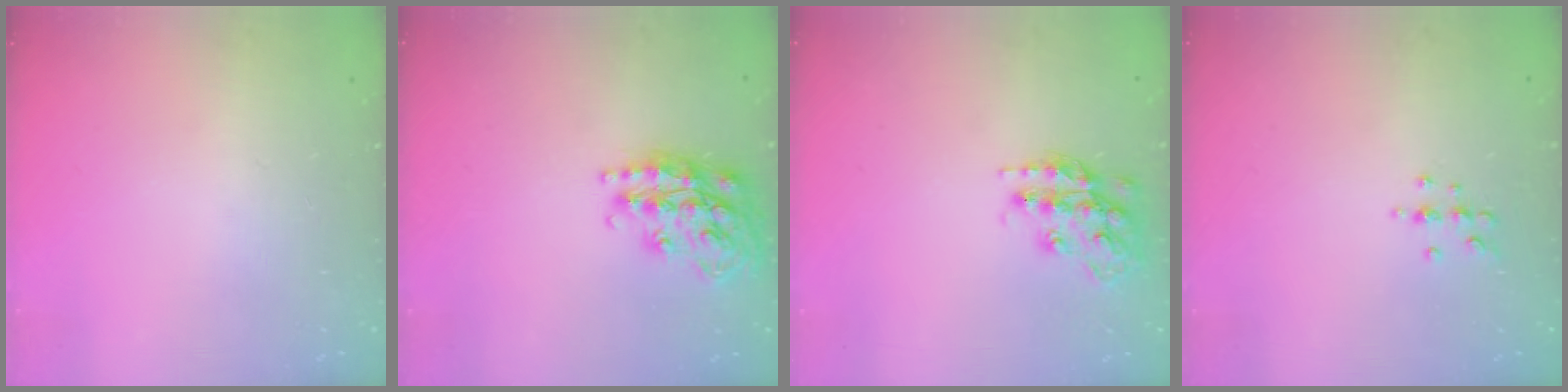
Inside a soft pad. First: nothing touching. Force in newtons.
{"total": 19.4, "press": 19.4, "slide": 1.4}
{"total": 14.9, "press": 14.8, "slide": 0.8}
{"total": 4.9, "press": 4.8, "slide": 0.7}